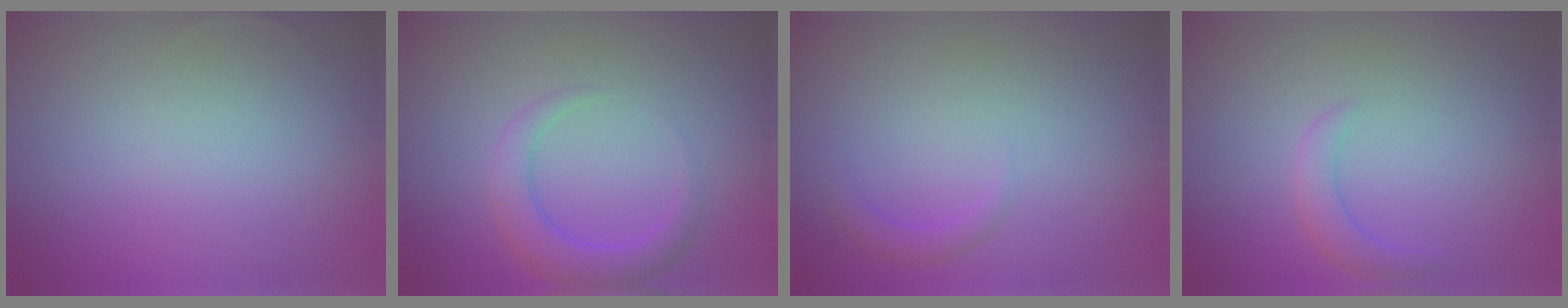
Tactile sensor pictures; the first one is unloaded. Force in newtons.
{"total": 3.4, "press": 3.3, "slide": 0.2}
{"total": 1.3, "press": 1.3, "slide": 0.0}
{"total": 2.0, "press": 2.0, "slide": 0.1}